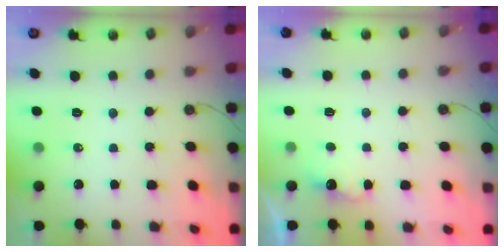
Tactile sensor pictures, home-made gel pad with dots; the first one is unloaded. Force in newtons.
{"total": 2.8, "press": 2.7, "slide": 0.9}